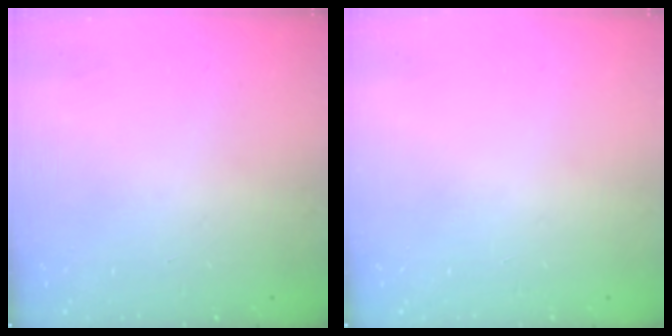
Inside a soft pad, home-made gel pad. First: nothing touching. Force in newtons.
{"total": 0.0}